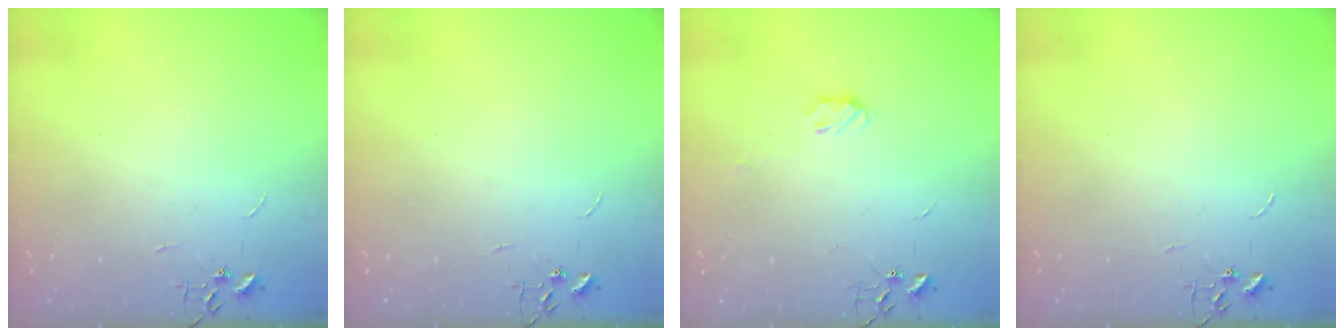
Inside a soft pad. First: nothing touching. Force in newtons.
{"total": 0.0}
{"total": 5.4, "press": 5.4, "slide": 0.7}
{"total": 0.0}